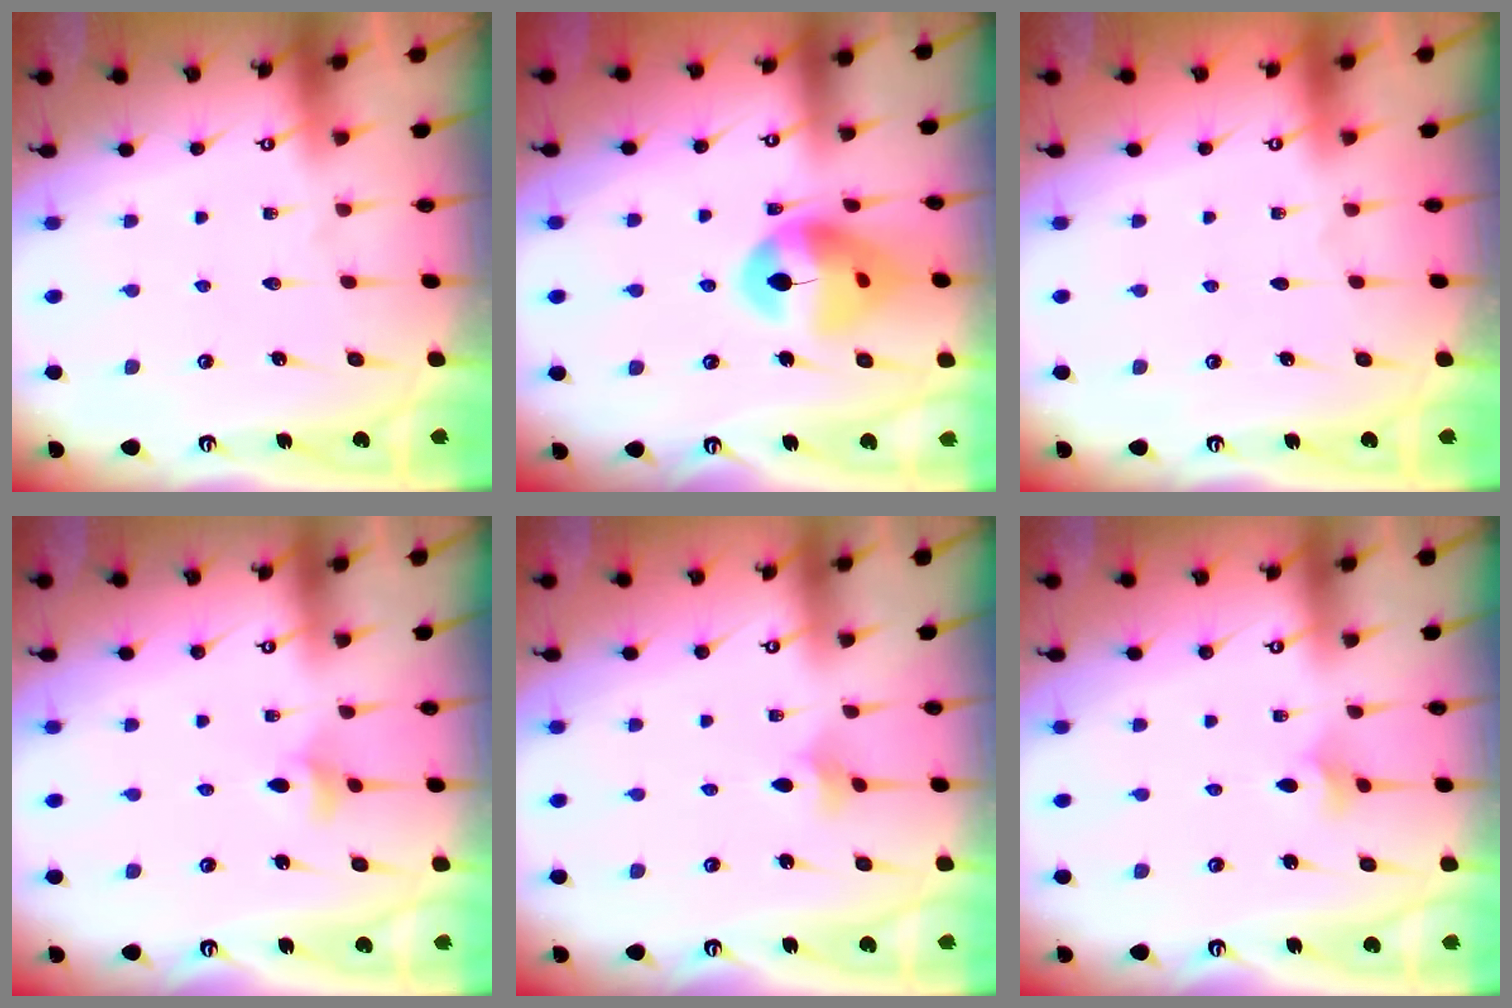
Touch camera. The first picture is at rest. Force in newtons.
{"total": 14.3, "press": 14.2, "slide": 1.7}
{"total": 0.0}
{"total": 3.4, "press": 3.3, "slide": 0.7}
{"total": 1.9, "press": 1.8, "slide": 0.5}
{"total": 2.7, "press": 2.6, "slide": 0.7}